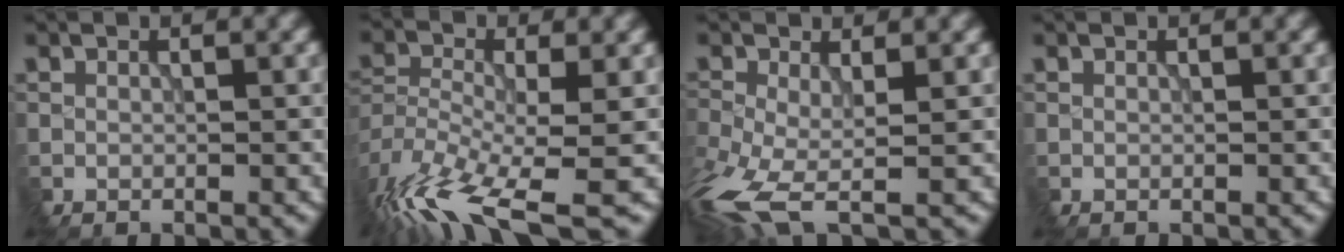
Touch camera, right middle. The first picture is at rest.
{"total": 10.1, "force": [-7.3, 2.9, 6.3], "torque": [-0.129, -0.015, -0.127]}
{"total": 5.6, "force": [-2.8, 2.0, 4.4], "torque": [-0.105, -0.018, -0.061]}
{"total": 0.0}